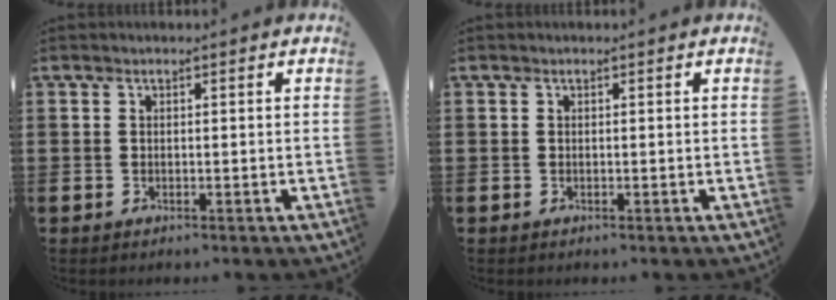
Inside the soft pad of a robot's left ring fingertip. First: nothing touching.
{"total": 0.0}